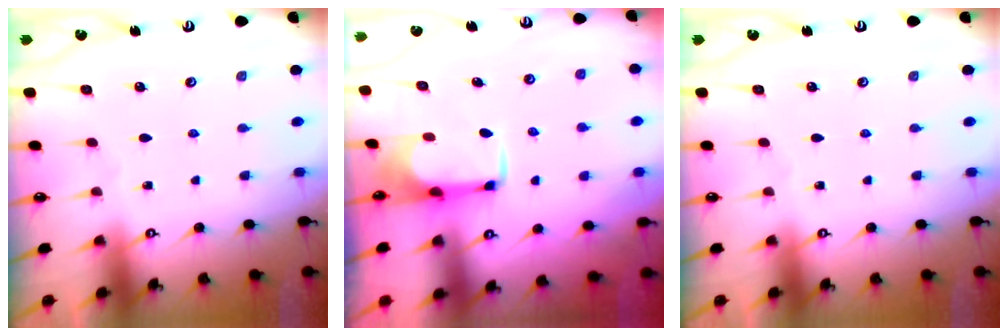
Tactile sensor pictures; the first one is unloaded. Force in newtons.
{"total": 1.4, "press": 1.3, "slide": 0.5}
{"total": 0.0}